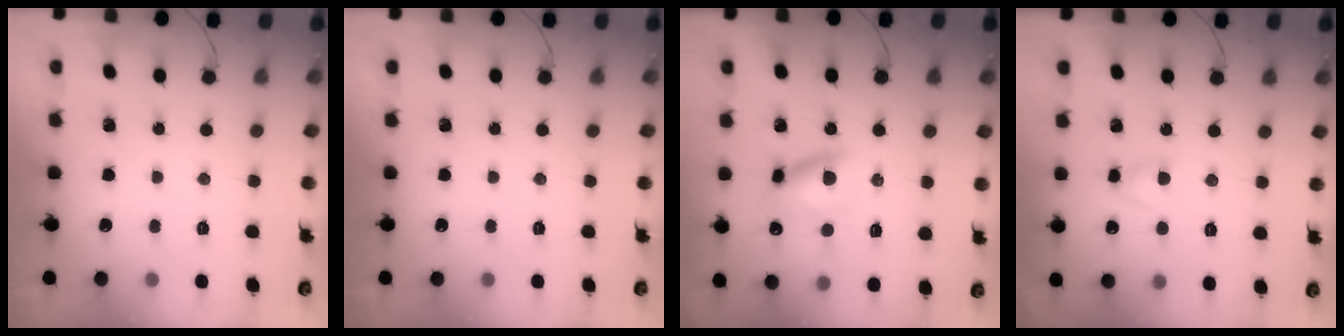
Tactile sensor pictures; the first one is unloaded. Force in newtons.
{"total": 0.0}
{"total": 10.8, "press": 10.6, "slide": 2.0}
{"total": 2.8, "press": 2.7, "slide": 0.8}